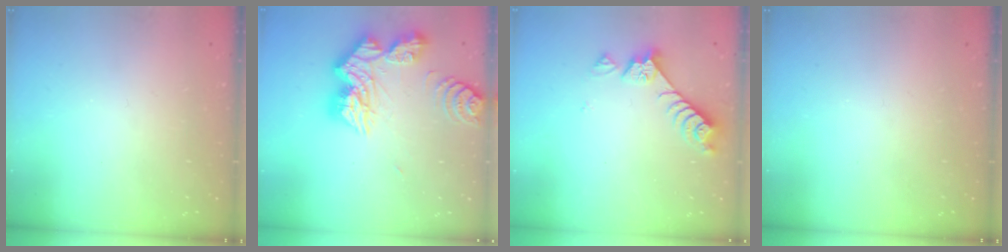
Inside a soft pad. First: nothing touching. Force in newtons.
{"total": 19.6, "press": 19.5, "slide": 1.9}
{"total": 7.4, "press": 7.4, "slide": 0.4}
{"total": 0.0}